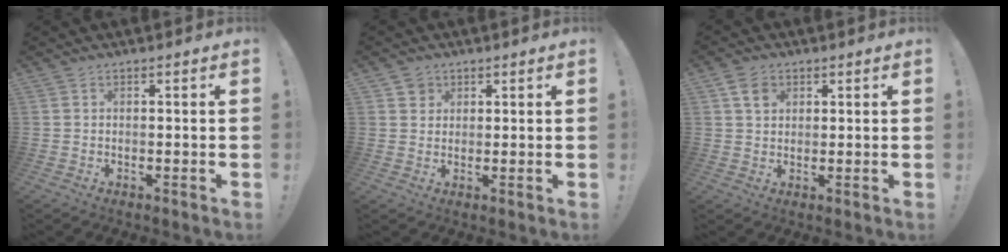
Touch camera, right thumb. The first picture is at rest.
{"total": 2.9, "force": [1.7, 2.2, 0.4], "torque": [0.006, -0.011, 0.029]}
{"total": 5.1, "force": [2.4, 3.8, 2.5], "torque": [-0.037, 0.000, 0.044]}